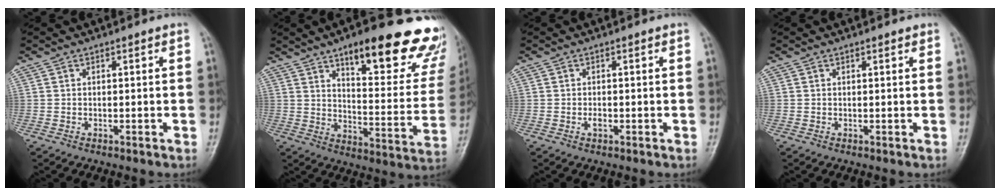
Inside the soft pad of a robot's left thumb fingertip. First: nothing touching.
{"total": 26.6, "force": [16.4, 8.3, 19.2], "torque": [-0.210, -0.071, 0.219]}
{"total": 1.1, "force": [-0.3, 0.7, 0.8], "torque": [-0.012, 0.000, -0.004]}
{"total": 0.7, "force": [0.6, 0.2, 0.4], "torque": [-0.008, -0.003, 0.007]}